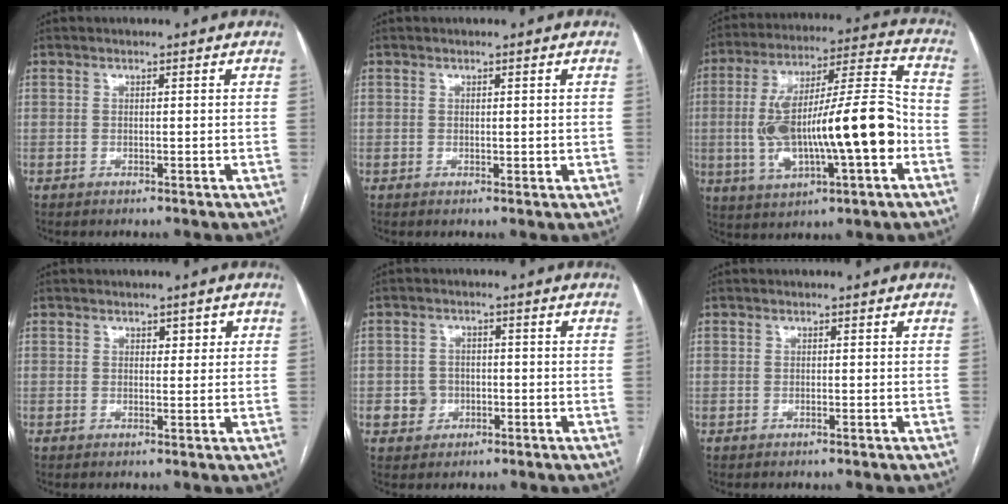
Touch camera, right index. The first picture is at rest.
{"total": 1.2, "force": [0.2, 0.6, 1.0], "torque": [-0.015, -0.004, 0.006]}
{"total": 21.0, "force": [-3.6, 4.1, 20.3], "torque": [-0.370, 0.020, -0.048]}
{"total": 1.9, "force": [0.9, 1.1, 1.2], "torque": [-0.010, 0.002, 0.011]}
{"total": 3.4, "force": [-0.9, 3.2, 0.9], "torque": [-0.004, 0.009, -0.011]}
{"total": 0.0}